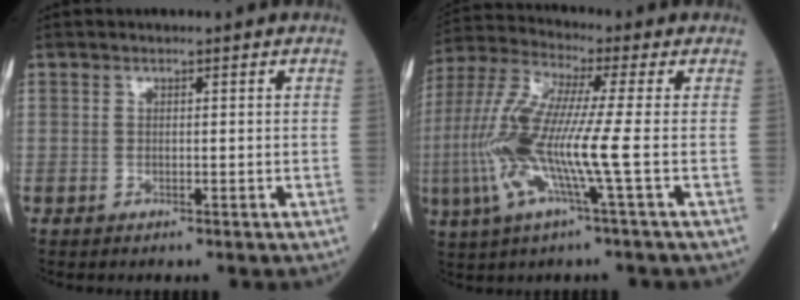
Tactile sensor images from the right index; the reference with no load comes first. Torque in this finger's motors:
{"motor_torque": [2.00, -0.14, 1.06, 0.21]}